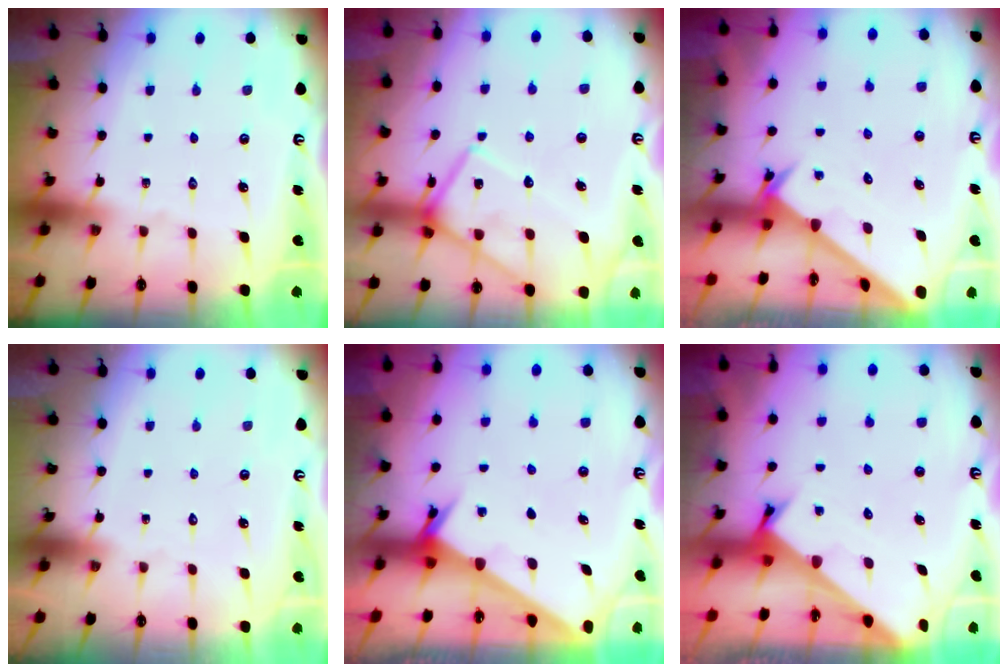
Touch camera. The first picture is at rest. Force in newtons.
{"total": 15.6, "press": 15.6, "slide": 0.9}
{"total": 2.2, "press": 2.2, "slide": 0.2}
{"total": 1.7, "press": 1.7, "slide": 0.1}
{"total": 2.5, "press": 2.5, "slide": 0.2}
{"total": 2.4, "press": 2.4, "slide": 0.2}